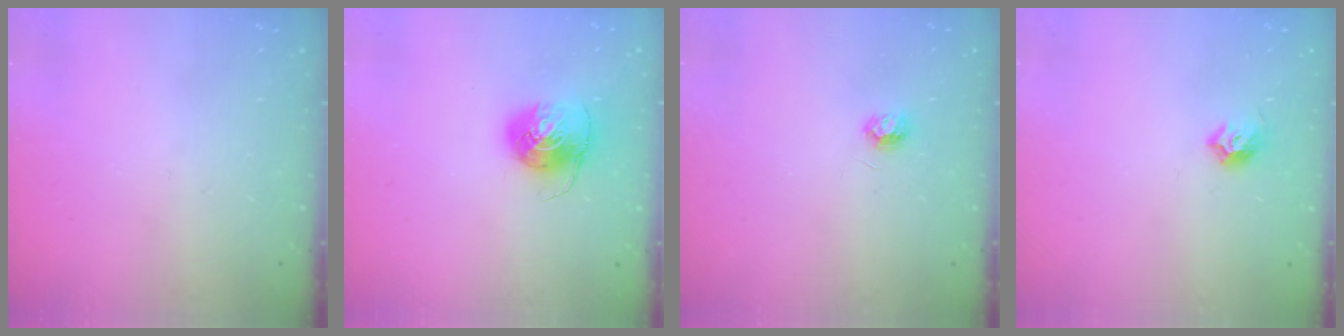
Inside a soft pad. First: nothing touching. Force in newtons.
{"total": 8.8, "press": 8.8, "slide": 0.3}
{"total": 3.6, "press": 3.6, "slide": 0.4}
{"total": 6.2, "press": 6.1, "slide": 0.9}